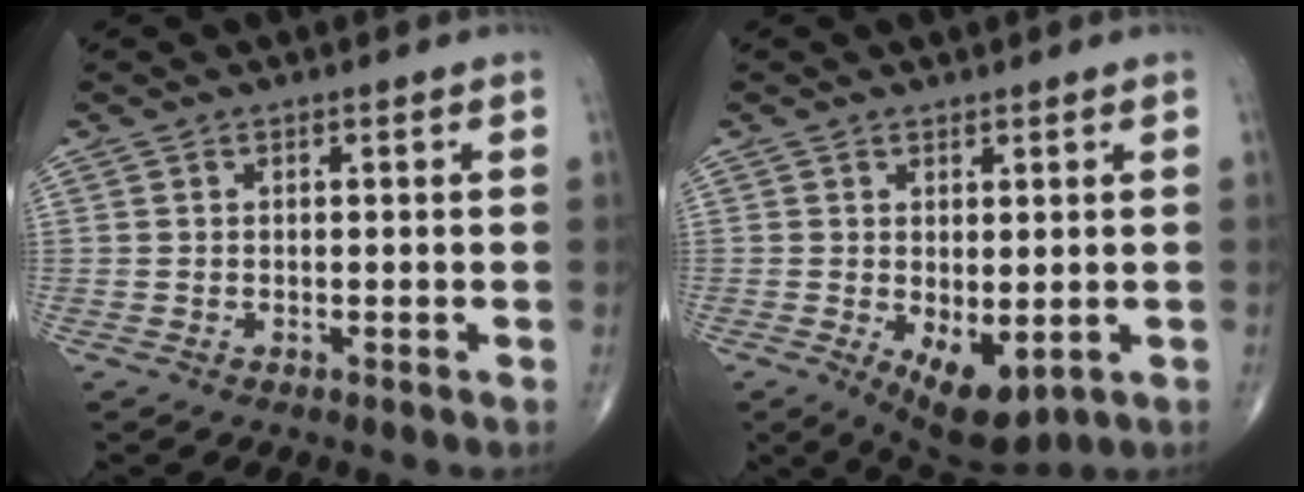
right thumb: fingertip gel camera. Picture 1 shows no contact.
{"total": 8.2, "force": [-1.8, 4.0, 6.9], "torque": [-0.095, -0.014, -0.009]}